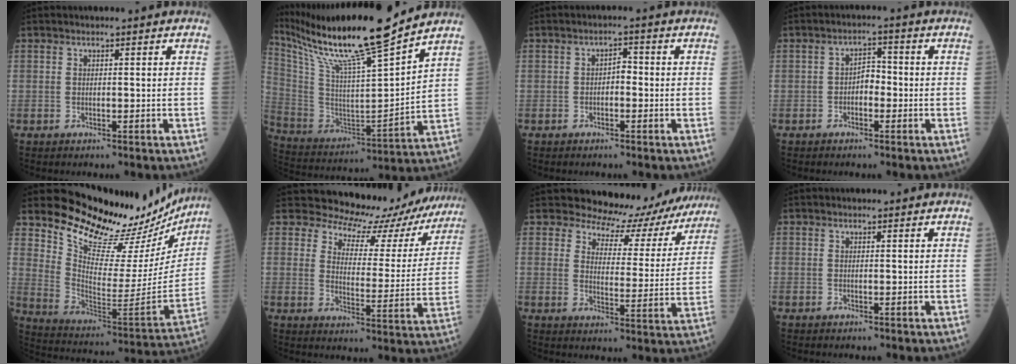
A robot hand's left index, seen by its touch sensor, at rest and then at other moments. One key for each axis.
{"total": 20.2, "fx": 16.6, "fy": -0.4, "fz": 11.6, "tx": -0.223, "ty": -0.017, "tz": 0.296}
{"total": 1.7, "fx": -0.6, "fy": 0.8, "fz": 1.4, "tx": -0.012, "ty": 0.004, "tz": -0.015}
{"total": 2.7, "fx": -0.9, "fy": 1.5, "fz": 2.1, "tx": -0.026, "ty": 0.008, "tz": -0.021}
{"total": 24.3, "fx": 22.4, "fy": 6.3, "fz": 7.0, "tx": -0.101, "ty": -0.093, "tz": 0.303}
{"total": 17.0, "fx": 15.8, "fy": 5.4, "fz": 3.2, "tx": -0.021, "ty": -0.053, "tz": 0.169}
{"total": 15.0, "fx": 14.1, "fy": 4.7, "fz": 2.1, "tx": -0.004, "ty": -0.044, "tz": 0.146}
{"total": 0.0}